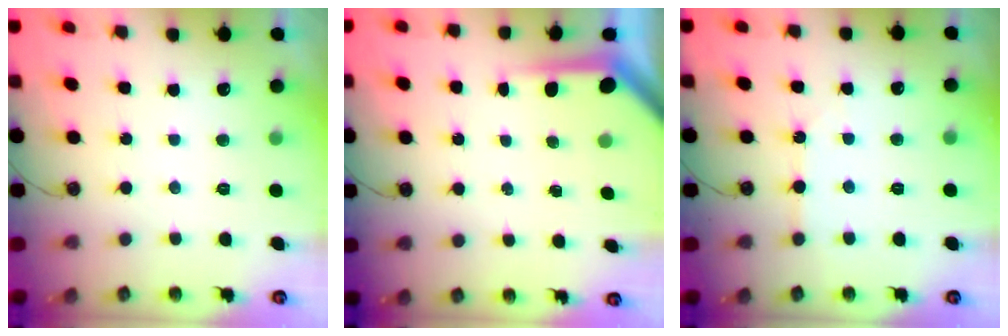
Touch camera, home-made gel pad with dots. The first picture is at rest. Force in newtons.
{"total": 4.4, "press": 4.4, "slide": 0.3}
{"total": 4.1, "press": 4.1, "slide": 0.7}